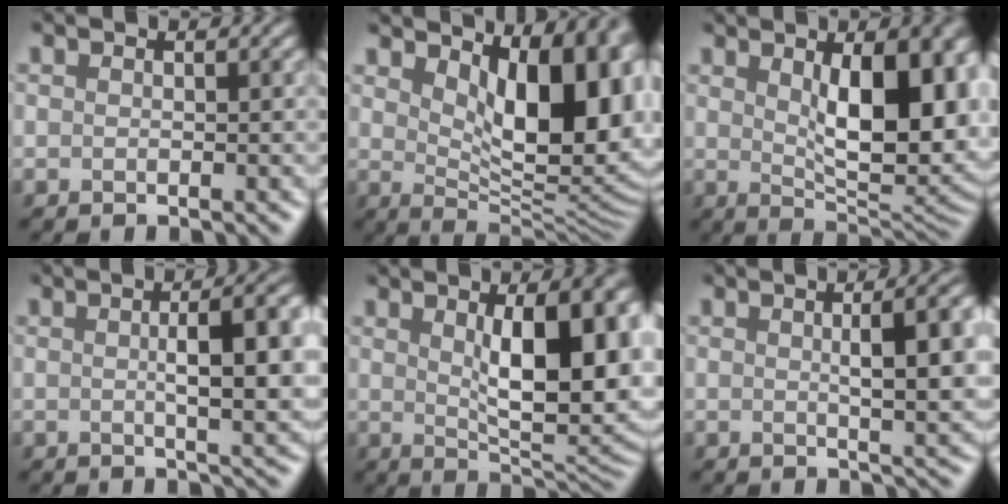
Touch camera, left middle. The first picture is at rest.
{"total": 10.3, "force": [3.2, 4.3, 8.8], "torque": [-0.103, -0.009, 0.056]}
{"total": 9.1, "force": [1.8, 2.9, 8.4], "torque": [-0.115, -0.007, 0.038]}
{"total": 6.0, "force": [0.4, 1.0, 5.9], "torque": [-0.077, 0.004, 0.010]}
{"total": 9.1, "force": [1.5, 2.1, 8.7], "torque": [-0.123, -0.012, 0.036]}
{"total": 5.7, "force": [0.7, 0.9, 5.6], "torque": [-0.066, 0.007, 0.014]}